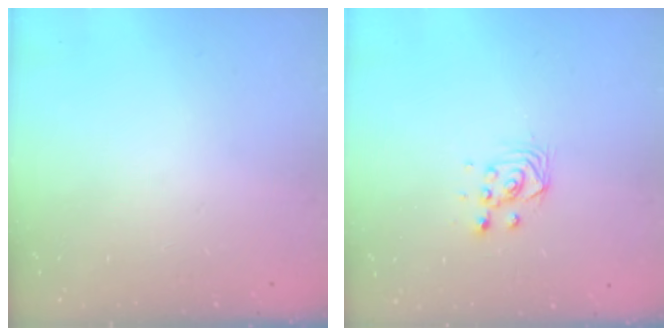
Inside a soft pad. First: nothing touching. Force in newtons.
{"total": 3.0, "press": 3.0, "slide": 0.1}